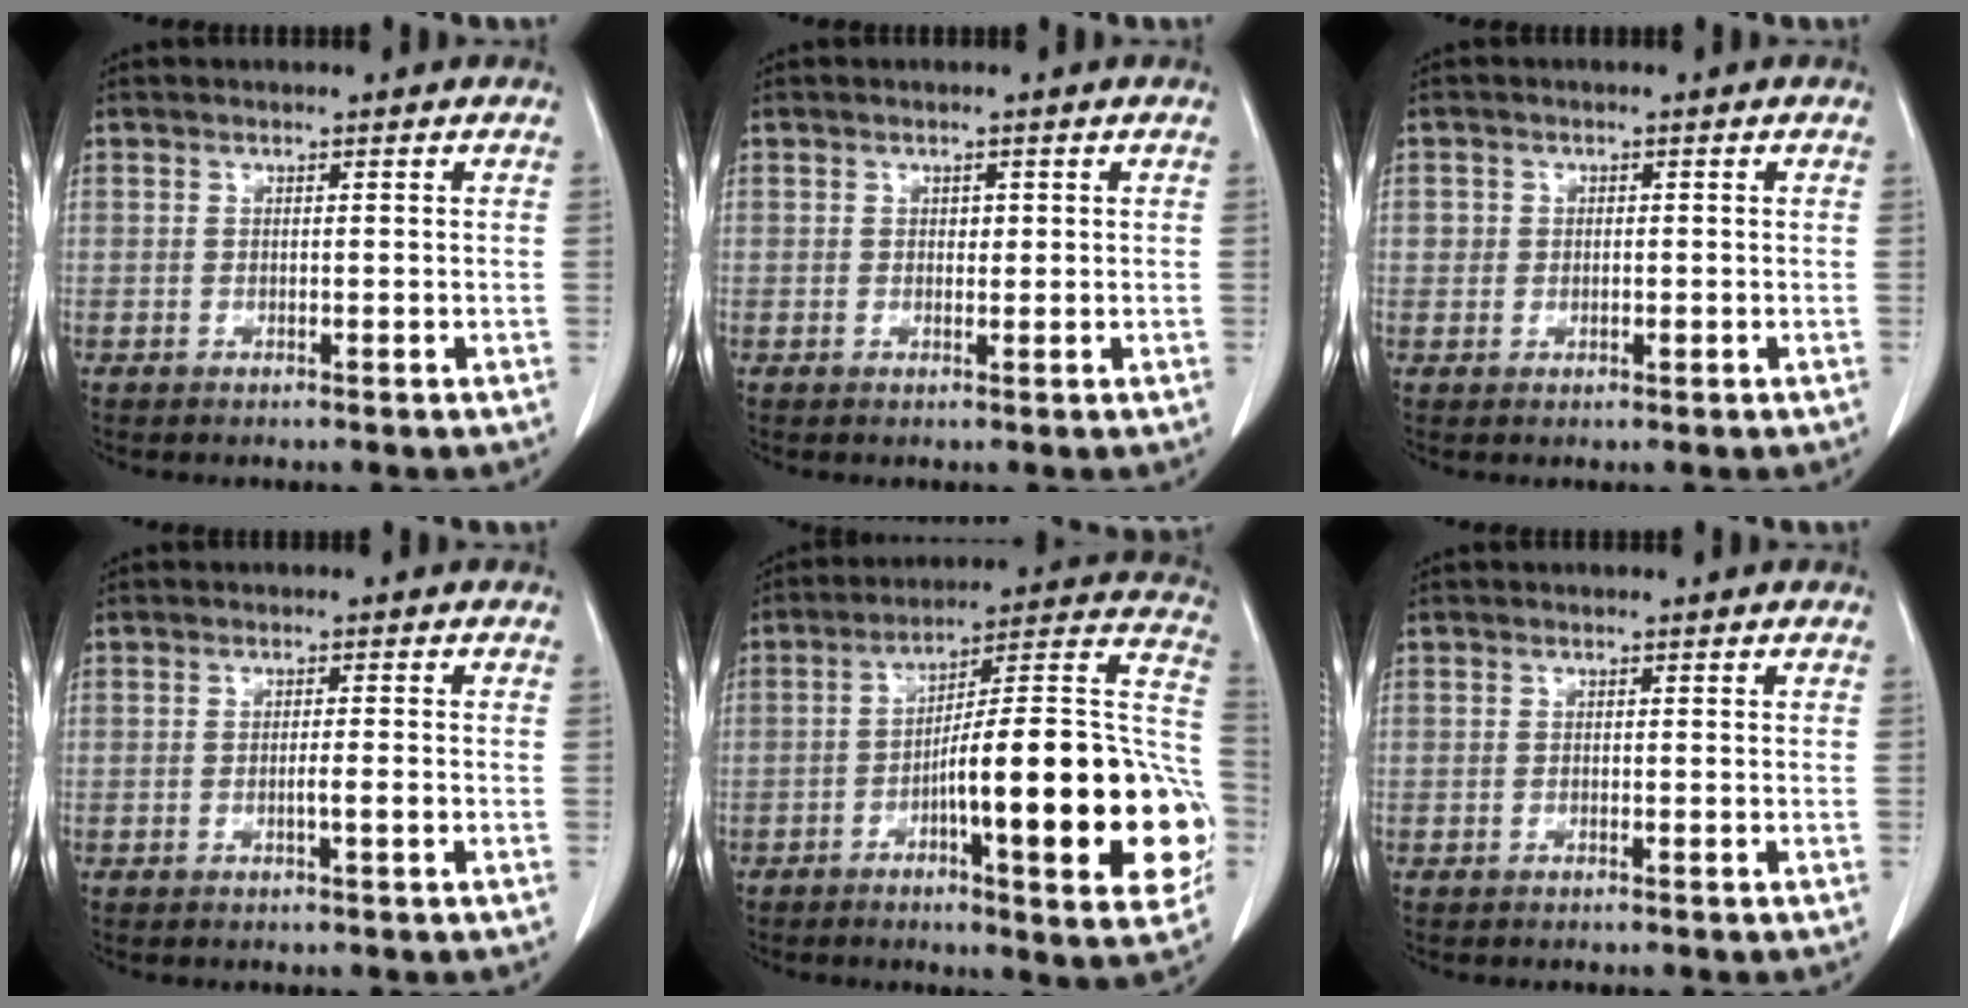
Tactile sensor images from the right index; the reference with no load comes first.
{"total": 0.9, "force": [0.3, 0.6, 0.6], "torque": [-0.006, 0.000, 0.004]}
{"total": 1.8, "force": [0.1, 1.7, 0.5], "torque": [-0.004, 0.004, 0.005]}
{"total": 1.6, "force": [-0.4, 0.0, 1.5], "torque": [-0.026, 0.000, -0.006]}
{"total": 25.9, "force": [-6.1, 3.9, 24.9], "torque": [-0.271, 0.021, -0.081]}
{"total": 0.0}